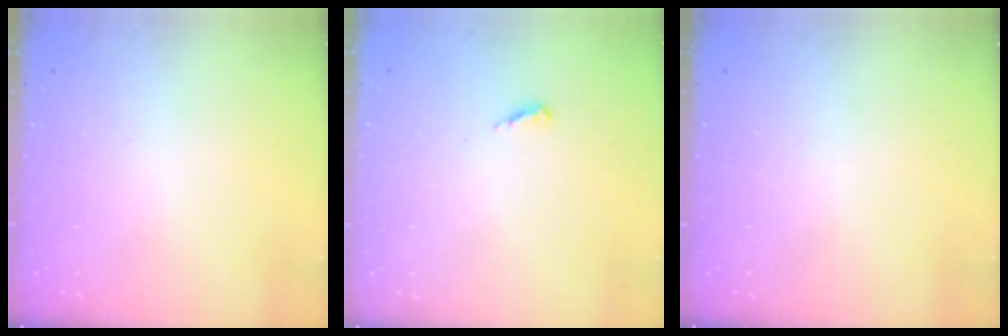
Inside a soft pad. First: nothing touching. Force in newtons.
{"total": 3.9, "press": 3.9, "slide": 0.2}
{"total": 0.0}